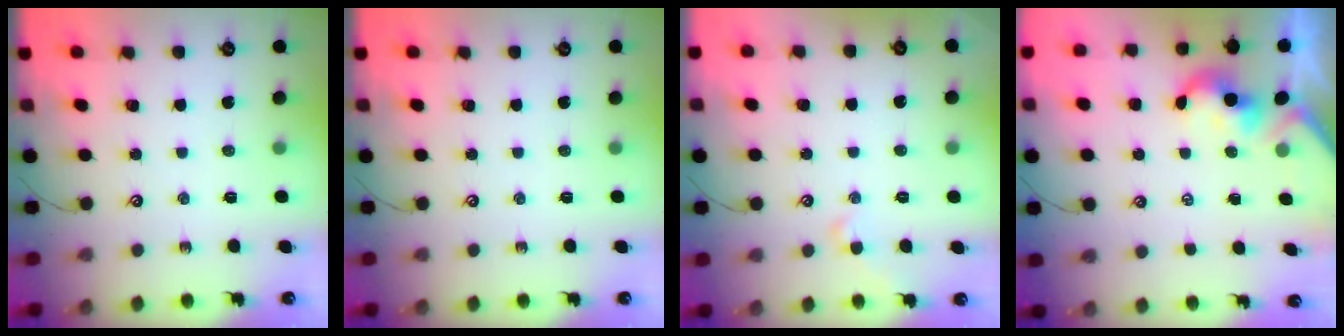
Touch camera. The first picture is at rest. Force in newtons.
{"total": 0.0}
{"total": 1.0, "press": 1.0, "slide": 0.4}
{"total": 1.0, "press": 0.9, "slide": 0.5}